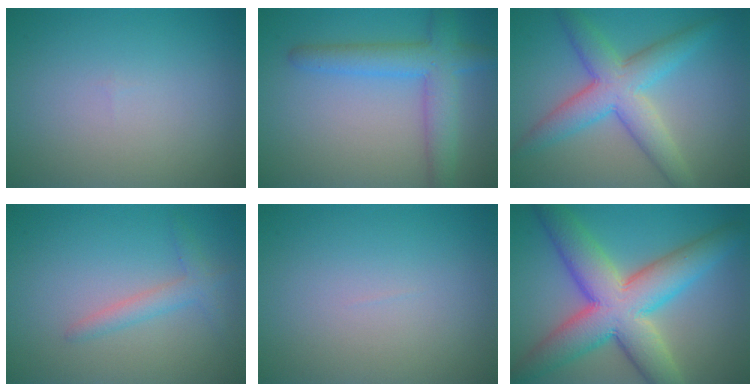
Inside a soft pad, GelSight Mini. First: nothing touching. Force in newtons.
{"total": 4.9, "press": 4.9, "slide": 0.3}
{"total": 6.0, "press": 6.0, "slide": 0.2}
{"total": 2.0, "press": 2.0, "slide": 0.1}
{"total": 0.0}
{"total": 10.7, "press": 10.7, "slide": 0.5}